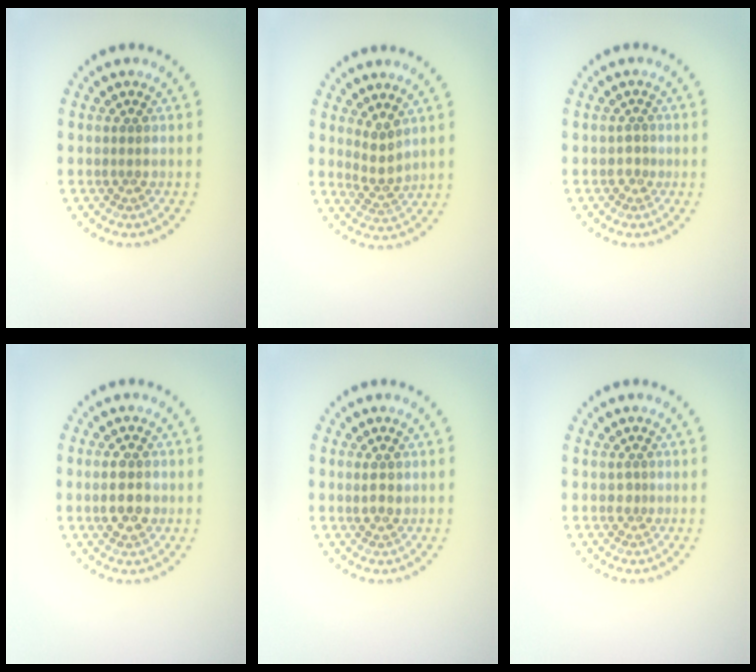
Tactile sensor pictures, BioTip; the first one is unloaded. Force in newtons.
{"total": 2.0, "press": 1.5, "slide": 1.3}
{"total": 0.9, "press": 0.8, "slide": 0.4}
{"total": 3.0, "press": 3.0, "slide": 0.0}
{"total": 1.2, "press": 1.2, "slide": 0.3}
{"total": 0.9, "press": 0.5, "slide": 0.7}